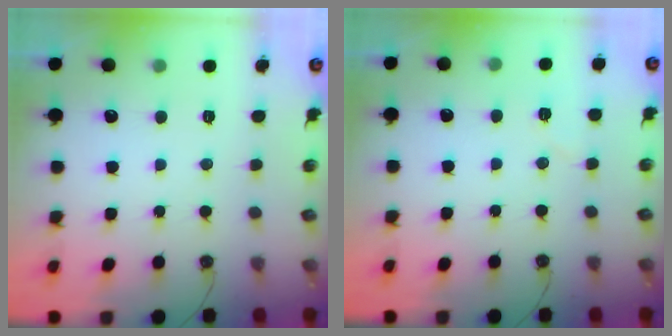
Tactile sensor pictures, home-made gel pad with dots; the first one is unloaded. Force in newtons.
{"total": 4.0, "press": 3.9, "slide": 0.6}